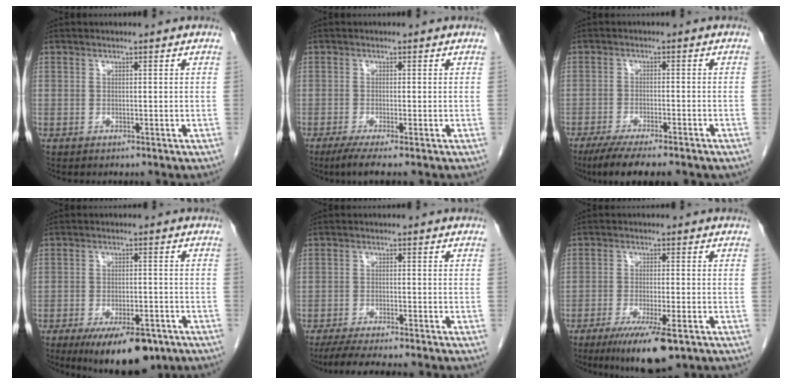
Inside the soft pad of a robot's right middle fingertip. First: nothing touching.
{"total": 3.7, "force": [-2.5, -0.1, 2.7], "torque": [-0.048, -0.013, -0.046]}
{"total": 10.0, "force": [-7.8, 1.7, 6.0], "torque": [-0.083, -0.017, -0.111]}
{"total": 11.2, "force": [-7.6, 4.0, 7.2], "torque": [-0.105, -0.008, -0.113]}
{"total": 8.8, "force": [-7.6, 0.0, 4.5], "torque": [-0.055, -0.019, -0.116]}
{"total": 9.6, "force": [-5.9, 1.5, 7.3], "torque": [-0.119, -0.023, -0.091]}